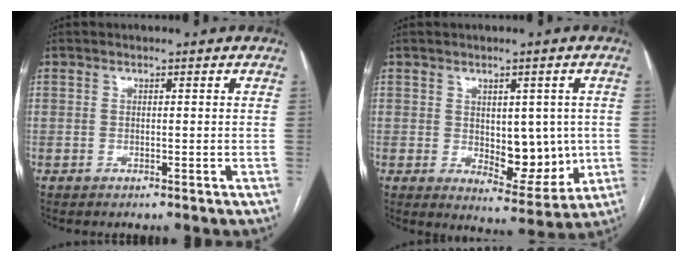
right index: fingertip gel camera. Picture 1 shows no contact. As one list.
[{"total": 8.8, "force": [-0.1, 4.4, 7.6], "torque": [-0.092, -0.004, 0.017]}]